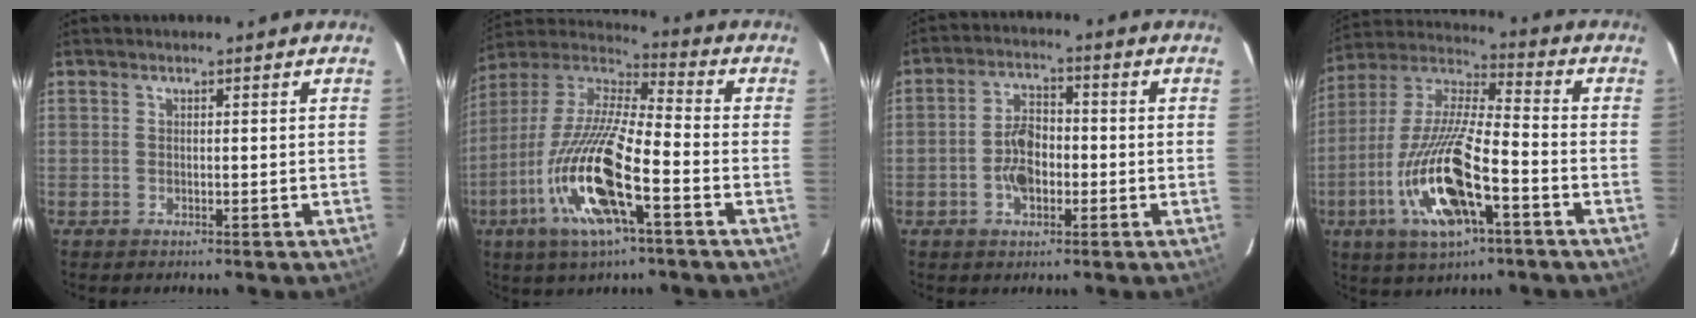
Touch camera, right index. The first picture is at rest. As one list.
[{"total": 18.3, "force": [-6.8, 3.1, 16.7], "torque": [-0.355, -0.017, -0.130]}, {"total": 6.1, "force": [-1.5, 3.3, 5.0], "torque": [-0.101, 0.013, -0.029]}, {"total": 17.6, "force": [-6.7, 3.9, 15.9], "torque": [-0.332, -0.013, -0.119]}]